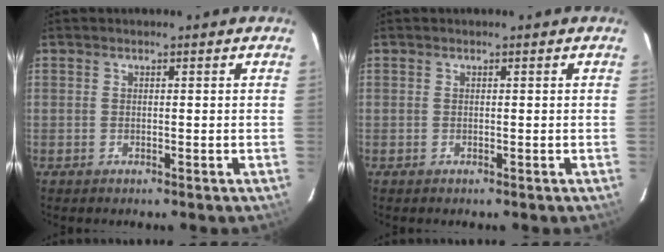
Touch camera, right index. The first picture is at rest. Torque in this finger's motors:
{"motor_torque": [0.00, 0.00, 0.00, 0.00]}